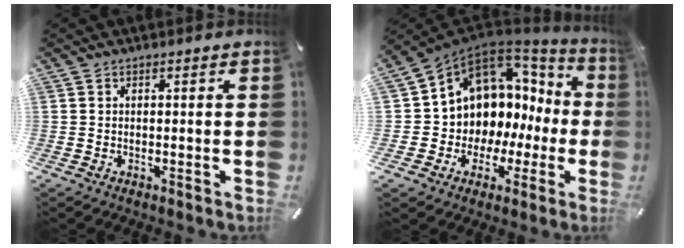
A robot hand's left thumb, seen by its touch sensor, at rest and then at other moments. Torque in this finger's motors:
{"motor_torque": [2.50, 2.51, 0.50, 0.12, 0.49]}